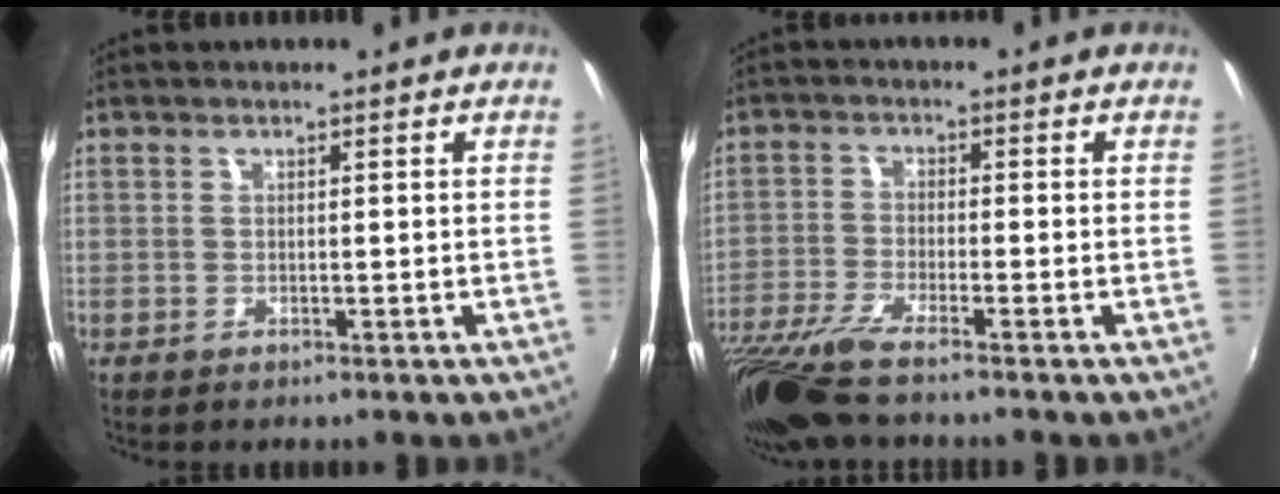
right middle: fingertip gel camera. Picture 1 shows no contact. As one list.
[{"total": 10.4, "force": [-8.4, 0.5, 6.1], "torque": [-0.142, -0.039, -0.157]}]